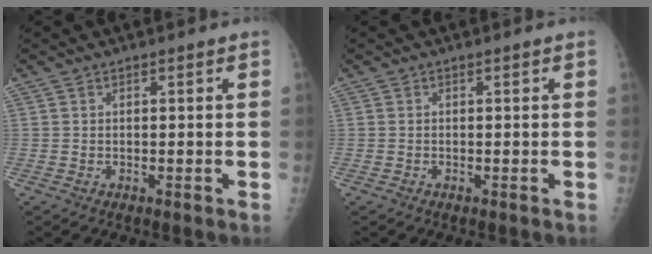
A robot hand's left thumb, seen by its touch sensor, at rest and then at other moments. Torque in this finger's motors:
{"motor_torque": [0.00, 0.00, 0.00, 0.00, 0.00]}